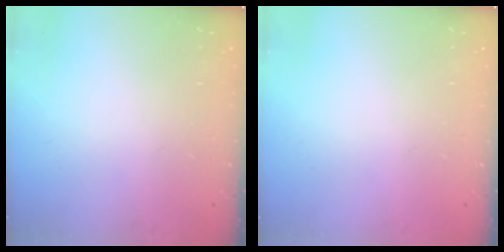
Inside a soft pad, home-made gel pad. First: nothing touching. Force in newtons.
{"total": 0.0}